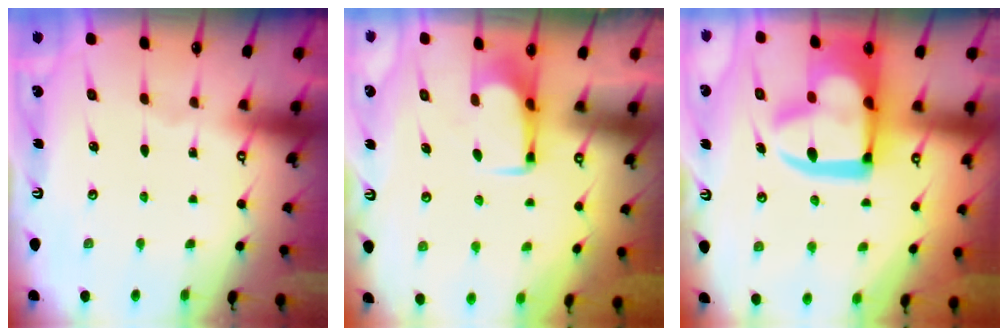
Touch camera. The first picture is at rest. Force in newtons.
{"total": 1.6, "press": 1.5, "slide": 0.4}
{"total": 17.7, "press": 17.6, "slide": 2.0}